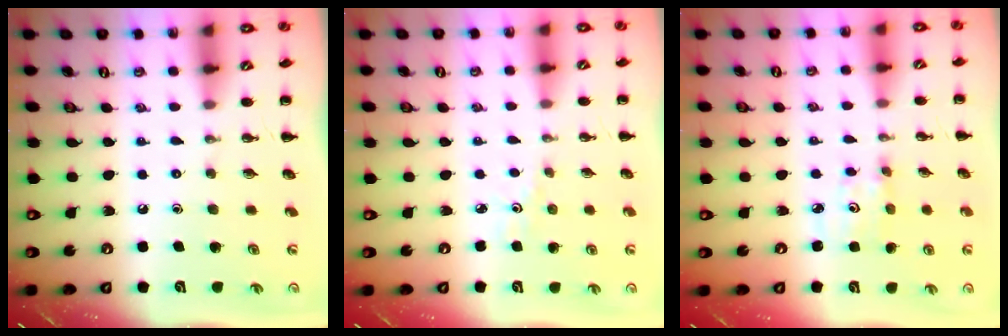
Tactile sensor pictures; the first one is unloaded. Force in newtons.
{"total": 1.7, "press": 1.6, "slide": 0.6}
{"total": 2.6, "press": 2.6, "slide": 0.3}